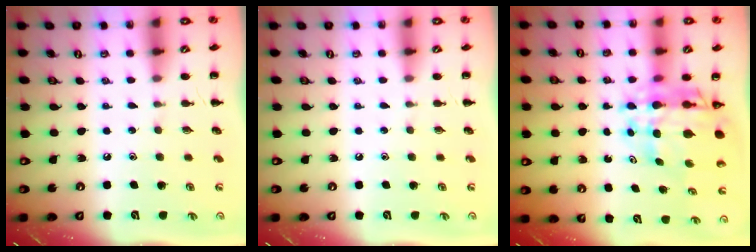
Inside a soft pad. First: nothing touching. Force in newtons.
{"total": 0.0}
{"total": 11.5, "press": 10.8, "slide": 3.9}